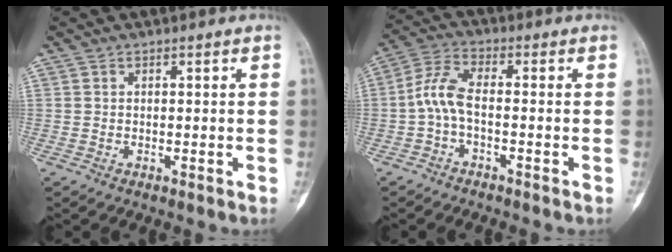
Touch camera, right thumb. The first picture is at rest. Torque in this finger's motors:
{"motor_torque": [0.02, 0.31, 0.41, 0.33, 0.20]}